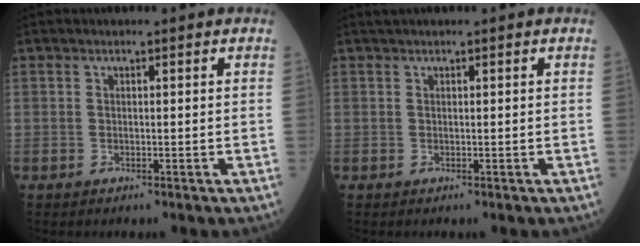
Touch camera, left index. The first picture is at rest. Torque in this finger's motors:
{"motor_torque": [0.28, -0.22, -0.03, 0.03]}